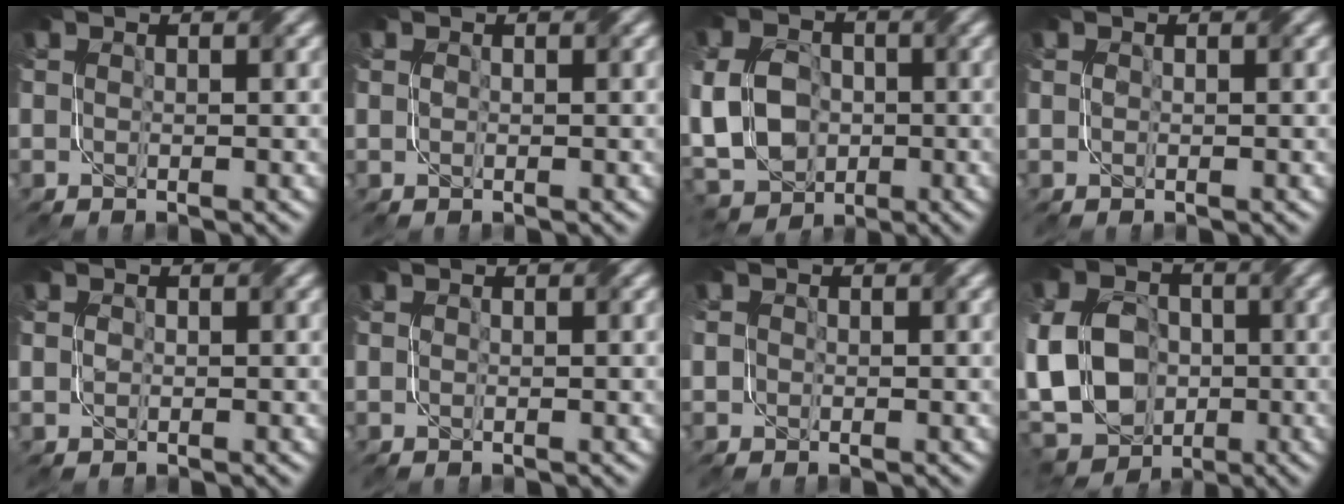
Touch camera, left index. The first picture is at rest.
{"total": 0.0}
{"total": 12.3, "force": [-2.4, 9.4, 7.5], "torque": [-0.137, -0.009, -0.080]}
{"total": 0.0}
{"total": 0.8, "force": [-0.2, 0.6, 0.4], "torque": [-0.012, -0.003, -0.003]}
{"total": 0.0}
{"total": 1.4, "force": [-0.2, 1.3, 0.5], "torque": [-0.020, 0.002, -0.003]}
{"total": 14.0, "force": [-2.9, 10.5, 8.7], "torque": [-0.177, -0.006, -0.077]}